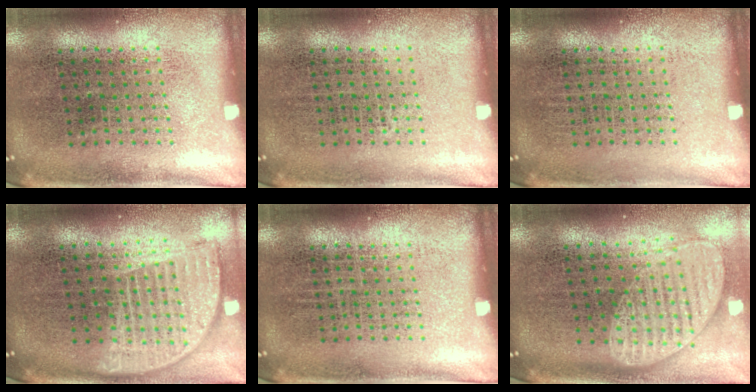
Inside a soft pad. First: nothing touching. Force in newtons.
{"total": 0.0}
{"total": 0.0}
{"total": 1.9, "press": 1.5, "slide": 1.2}
{"total": 0.0}
{"total": 1.9, "press": 1.5, "slide": 1.1}